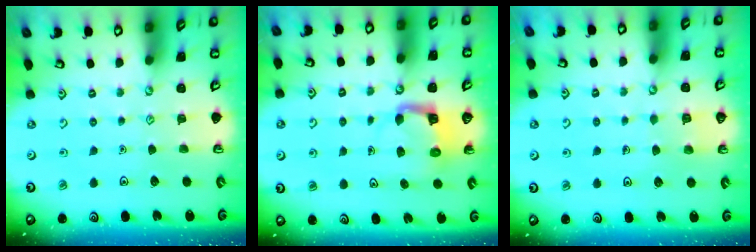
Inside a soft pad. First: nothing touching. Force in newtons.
{"total": 4.6, "press": 4.5, "slide": 0.4}
{"total": 2.8, "press": 2.8, "slide": 0.3}